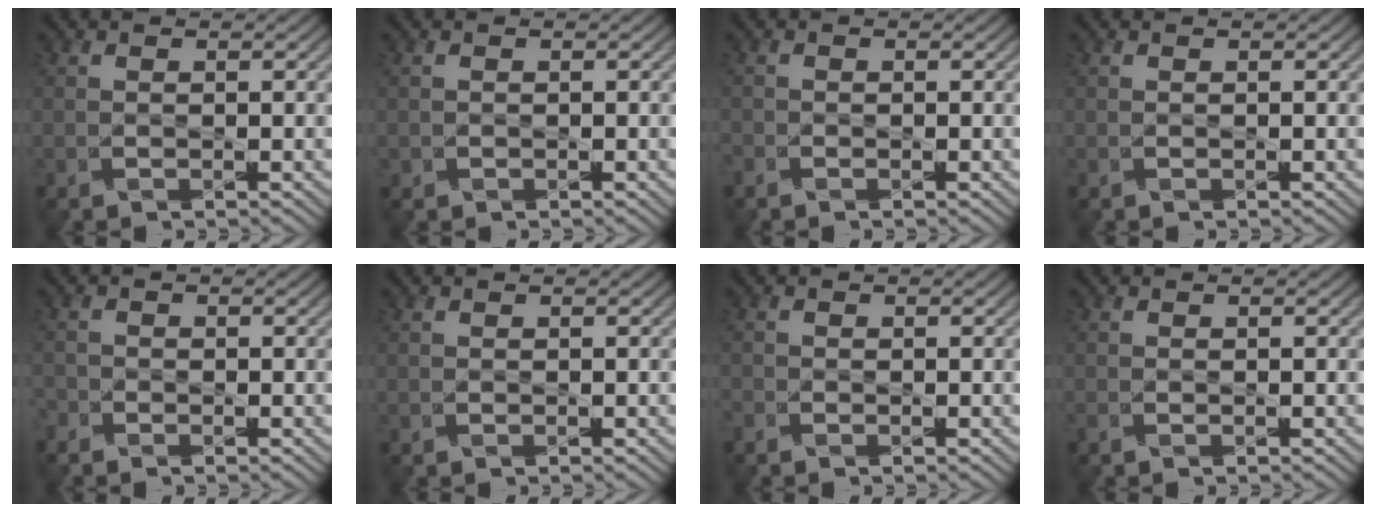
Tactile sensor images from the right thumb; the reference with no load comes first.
{"total": 0.6, "force": [-0.2, 0.5, 0.0], "torque": [0.002, -0.005, -0.005]}
{"total": 1.0, "force": [-0.9, 0.4, 0.2], "torque": [-0.006, -0.004, -0.022]}
{"total": 0.0}
{"total": 1.4, "force": [-1.3, 0.6, 0.2], "torque": [-0.009, -0.005, -0.034]}
{"total": 0.0}
{"total": 1.0, "force": [-0.9, 0.3, 0.2], "torque": [-0.007, -0.004, -0.021]}
{"total": 0.5, "force": [-0.4, 0.1, 0.3], "torque": [-0.010, -0.003, -0.010]}